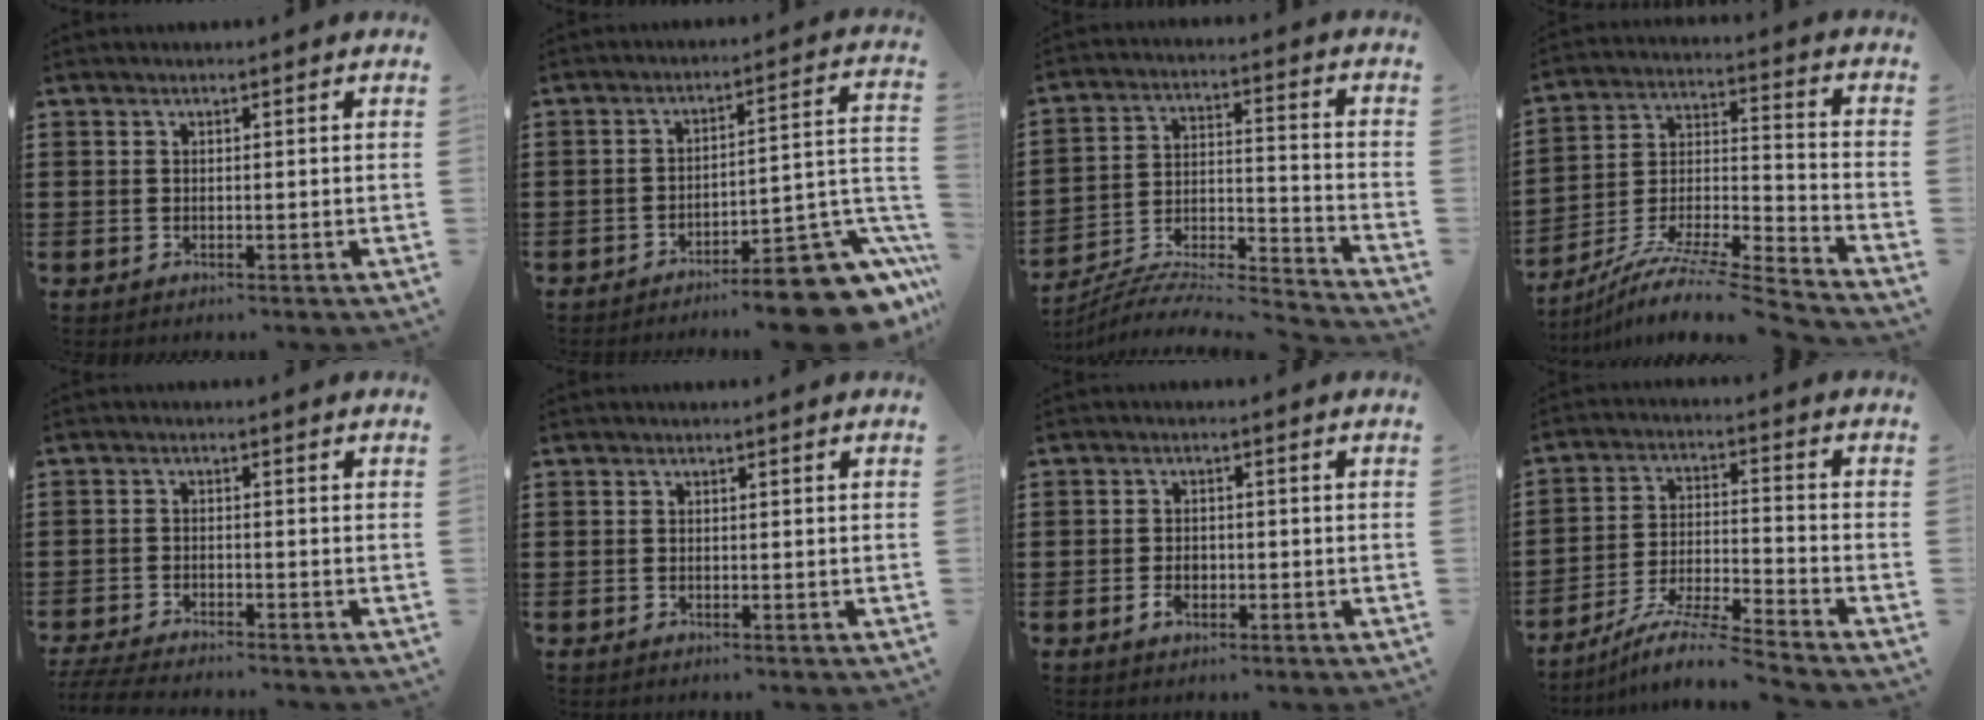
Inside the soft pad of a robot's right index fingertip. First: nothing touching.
{"total": 11.0, "force": [-8.3, 2.0, 6.8], "torque": [-0.076, 0.022, -0.153]}
{"total": 6.2, "force": [-5.8, 0.4, 2.2], "torque": [-0.046, -0.015, -0.118]}
{"total": 9.4, "force": [-8.2, 0.2, 4.5], "torque": [-0.086, -0.002, -0.169]}
{"total": 3.5, "force": [-3.4, 0.0, 0.7], "torque": [-0.026, -0.009, -0.073]}
{"total": 0.0}
{"total": 2.0, "force": [-1.0, 1.2, 1.3], "torque": [-0.027, 0.000, -0.018]}
{"total": 7.7, "force": [-6.9, -0.5, 3.3], "torque": [-0.069, -0.009, -0.138]}